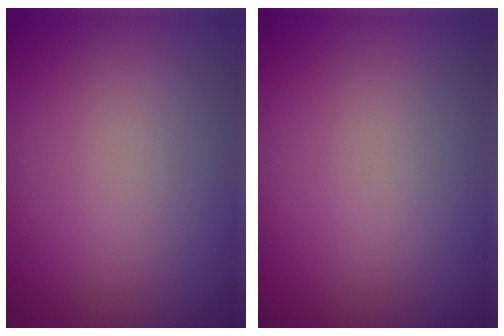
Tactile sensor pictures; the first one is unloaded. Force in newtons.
{"total": 0.0}